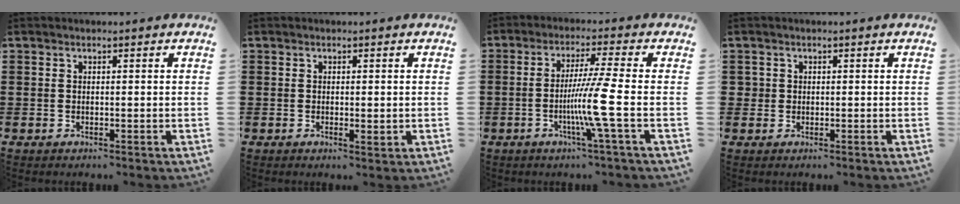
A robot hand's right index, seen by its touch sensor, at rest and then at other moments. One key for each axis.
{"total": 1.1, "fx": 0.0, "fy": 0.4, "fz": 1.0, "tx": -0.020, "ty": -0.001, "tz": 0.000}
{"total": 8.3, "fx": -2.1, "fy": -1.3, "fz": 8.0, "tx": -0.150, "ty": -0.020, "tz": -0.046}
{"total": 1.1, "fx": 0.2, "fy": 1.1, "fz": 0.1, "tx": -0.005, "ty": 0.007, "tz": 0.003}